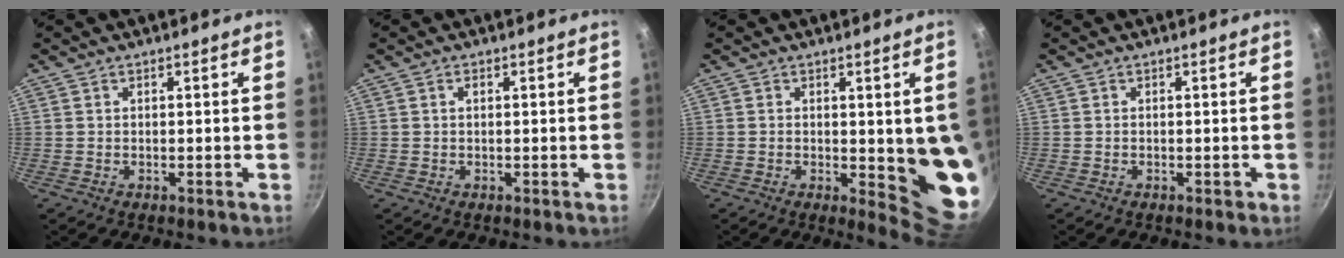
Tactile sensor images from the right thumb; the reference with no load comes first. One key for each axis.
{"total": 0.9, "fx": 0.3, "fy": 0.4, "fz": 0.7, "tx": -0.013, "ty": 0.002, "tz": 0.003}
{"total": 9.5, "fx": -0.2, "fy": 3.1, "fz": 9.0, "tx": -0.084, "ty": -0.023, "tz": 0.000}
{"total": 0.7, "fx": -0.3, "fy": 0.4, "fz": 0.5, "tx": -0.005, "ty": 0.004, "tz": -0.004}